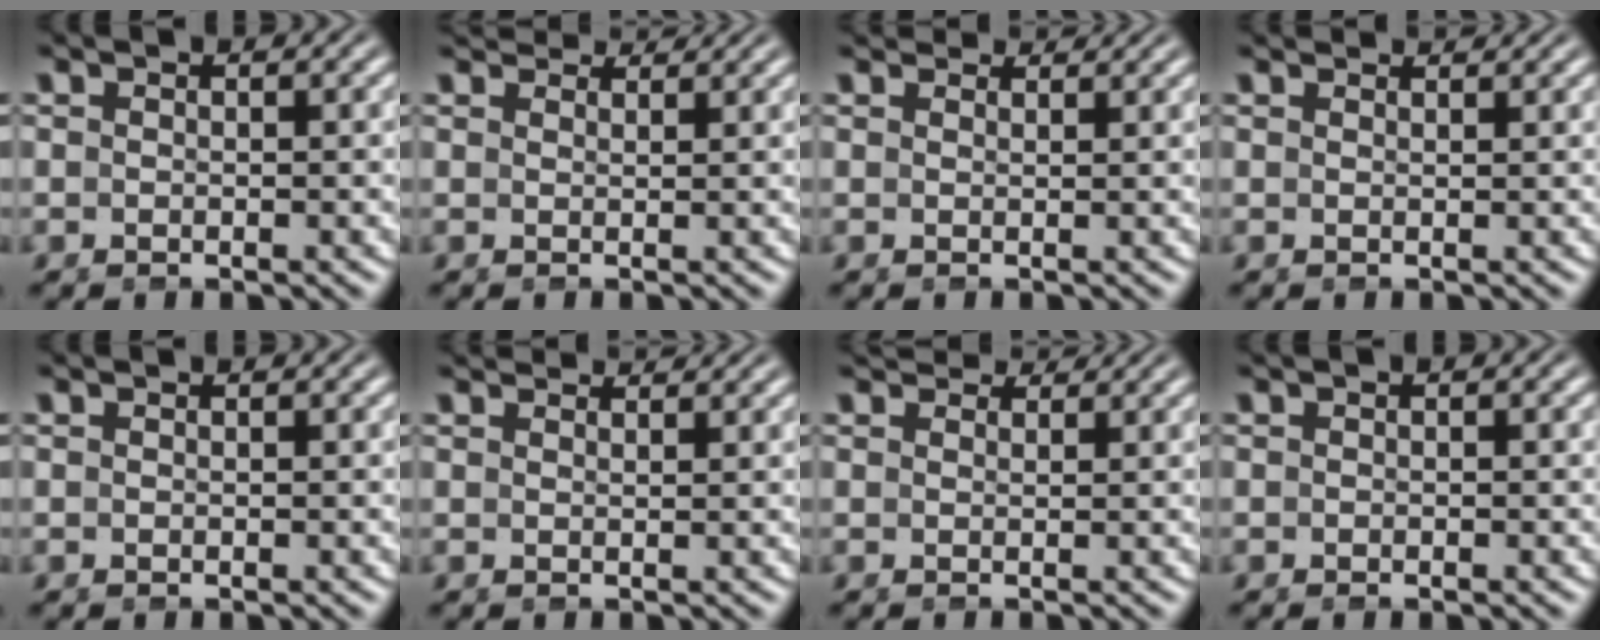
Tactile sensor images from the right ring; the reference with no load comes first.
{"total": 3.2, "force": [3.1, -0.4, 0.5], "torque": [0.002, 0.007, 0.052]}
{"total": 2.5, "force": [2.4, -0.4, 0.3], "torque": [0.005, 0.005, 0.041]}
{"total": 1.9, "force": [1.8, -0.7, 0.0], "torque": [0.011, 0.002, 0.032]}
{"total": 0.0}
{"total": 2.6, "force": [2.5, -0.7, 0.1], "torque": [0.008, 0.005, 0.044]}
{"total": 2.8, "force": [2.7, -0.2, 0.6], "torque": [0.003, 0.007, 0.044]}
{"total": 0.6, "force": [-0.4, 0.1, 0.5], "torque": [-0.010, 0.004, -0.008]}